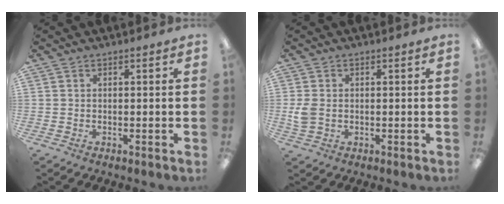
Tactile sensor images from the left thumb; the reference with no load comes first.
{"total": 3.7, "force": [-0.1, 2.7, 2.6], "torque": [-0.054, -0.002, -0.007]}